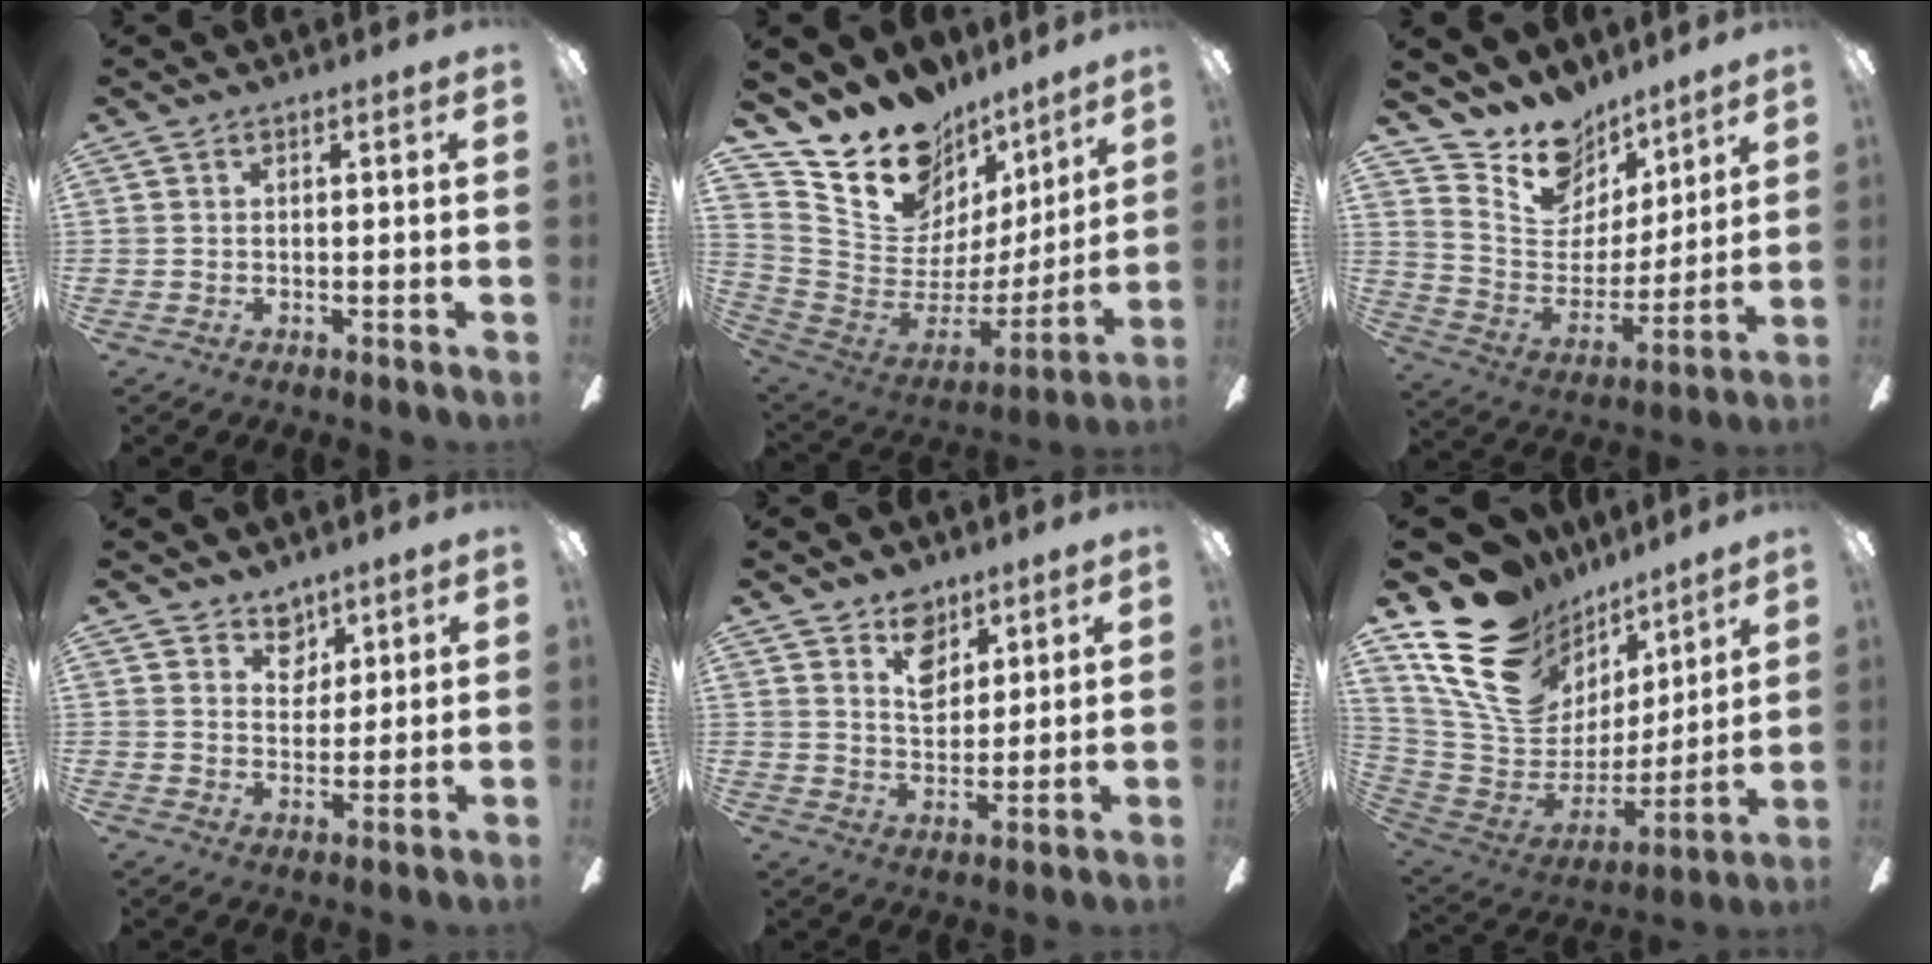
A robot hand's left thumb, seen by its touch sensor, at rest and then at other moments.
{"total": 16.3, "force": [12.9, 9.2, 3.7], "torque": [-0.082, -0.112, 0.245]}
{"total": 15.0, "force": [12.2, 8.3, 2.4], "torque": [-0.056, -0.102, 0.230]}
{"total": 5.6, "force": [4.1, 3.6, 0.9], "torque": [-0.003, -0.023, 0.073]}
{"total": 8.2, "force": [5.6, 5.2, 3.0], "torque": [-0.030, -0.020, 0.099]}
{"total": 22.0, "force": [13.1, 14.9, 9.6], "torque": [-0.174, -0.073, 0.259]}